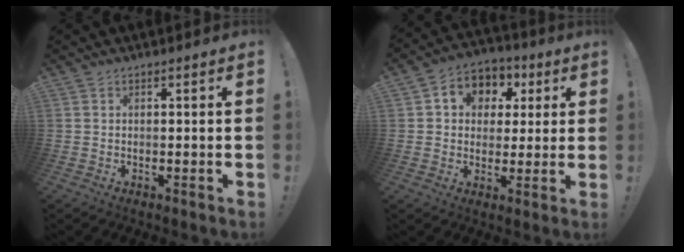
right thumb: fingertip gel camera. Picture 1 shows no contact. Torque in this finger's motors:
{"motor_torque": [1.13, 1.24, 0.59, -0.46, -0.01]}